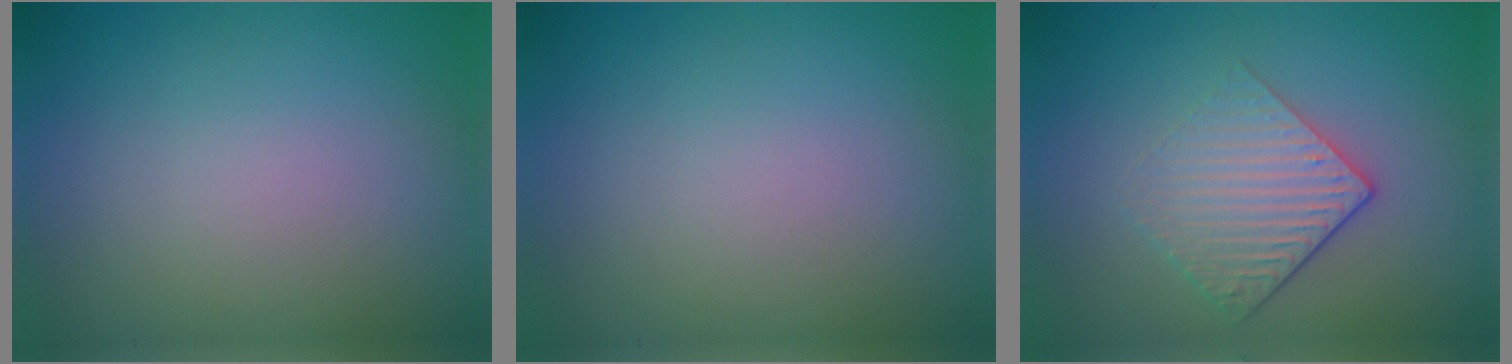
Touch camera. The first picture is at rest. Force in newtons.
{"total": 0.0}
{"total": 3.4, "press": 2.6, "slide": 2.3}